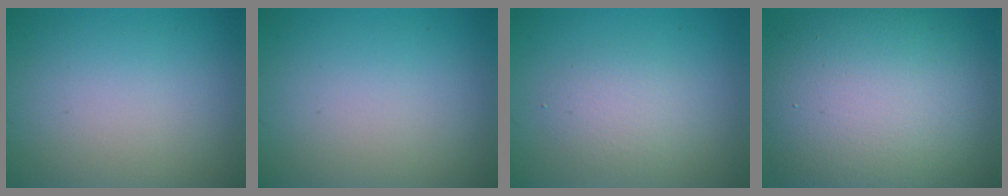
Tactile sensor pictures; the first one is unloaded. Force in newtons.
{"total": 0.0}
{"total": 2.3, "press": 2.3, "slide": 0.1}
{"total": 15.0, "press": 15.0, "slide": 0.7}